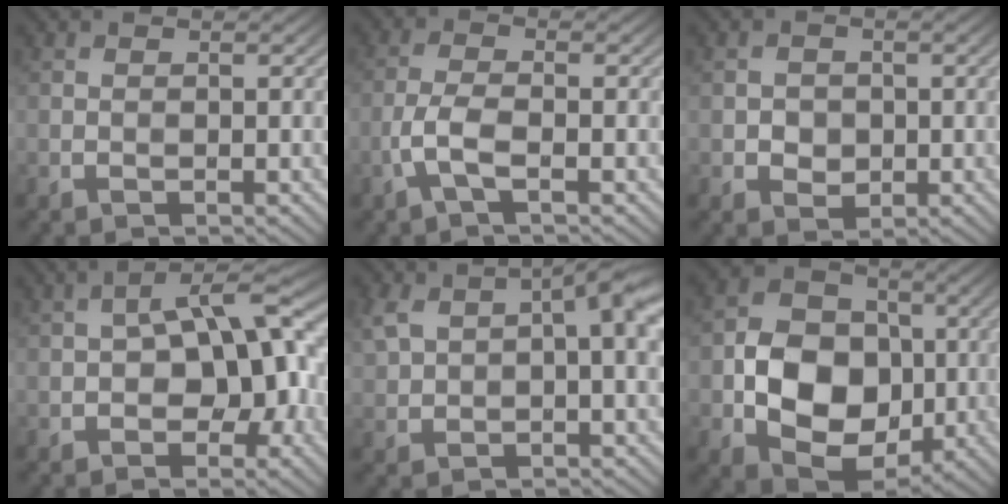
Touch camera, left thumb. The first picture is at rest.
{"total": 3.7, "force": [-1.6, 1.1, 3.1], "torque": [-0.076, 0.003, -0.043]}
{"total": 2.5, "force": [-0.4, 2.2, 1.1], "torque": [-0.020, -0.006, -0.012]}
{"total": 10.9, "force": [-0.7, 5.9, 9.1], "torque": [-0.113, 0.022, -0.019]}
{"total": 10.2, "force": [3.2, 5.2, 8.2], "torque": [-0.175, 0.010, 0.056]}
{"total": 12.2, "force": [-1.9, 9.2, 7.7], "torque": [-0.138, -0.008, -0.044]}